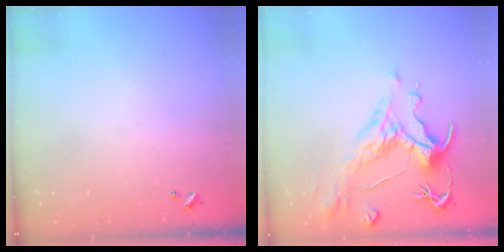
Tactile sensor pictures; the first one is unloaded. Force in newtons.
{"total": 2.6, "press": 2.1, "slide": 1.6}